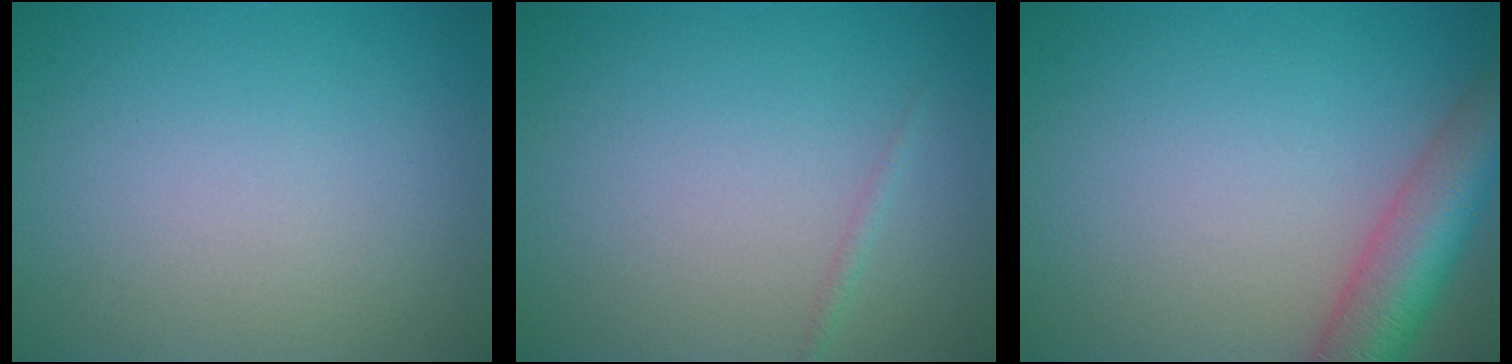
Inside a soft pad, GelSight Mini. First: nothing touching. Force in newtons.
{"total": 0.6, "press": 0.6, "slide": 0.1}
{"total": 6.9, "press": 6.9, "slide": 0.5}